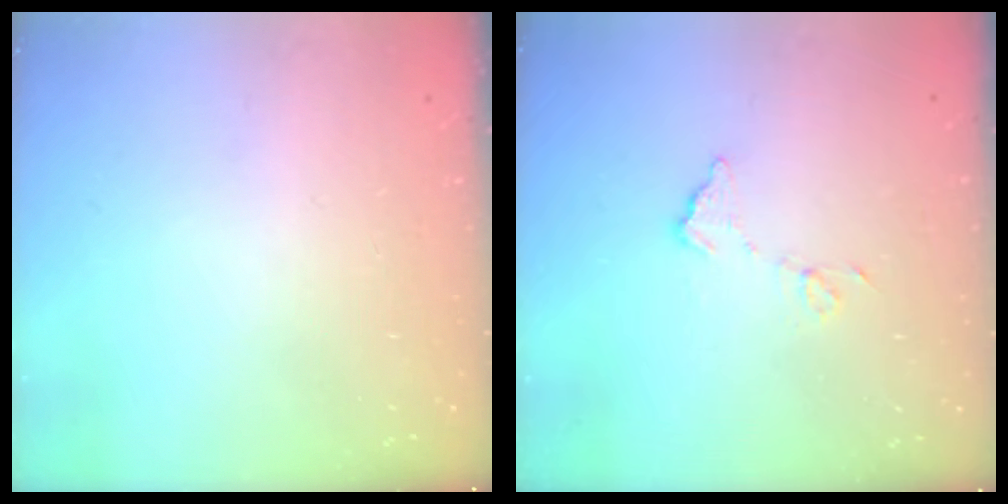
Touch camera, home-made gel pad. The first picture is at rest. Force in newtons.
{"total": 6.8, "press": 6.8, "slide": 0.1}